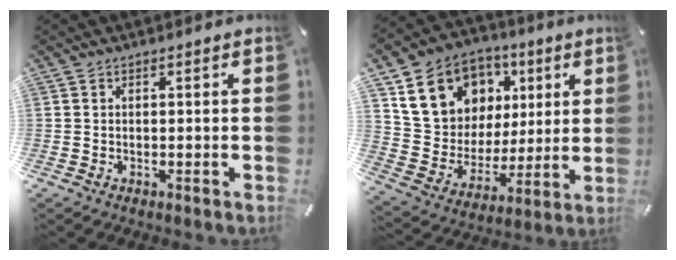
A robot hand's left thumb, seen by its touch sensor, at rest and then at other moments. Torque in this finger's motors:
{"motor_torque": [2.00, 1.89, 1.44, -1.33, 0.12]}